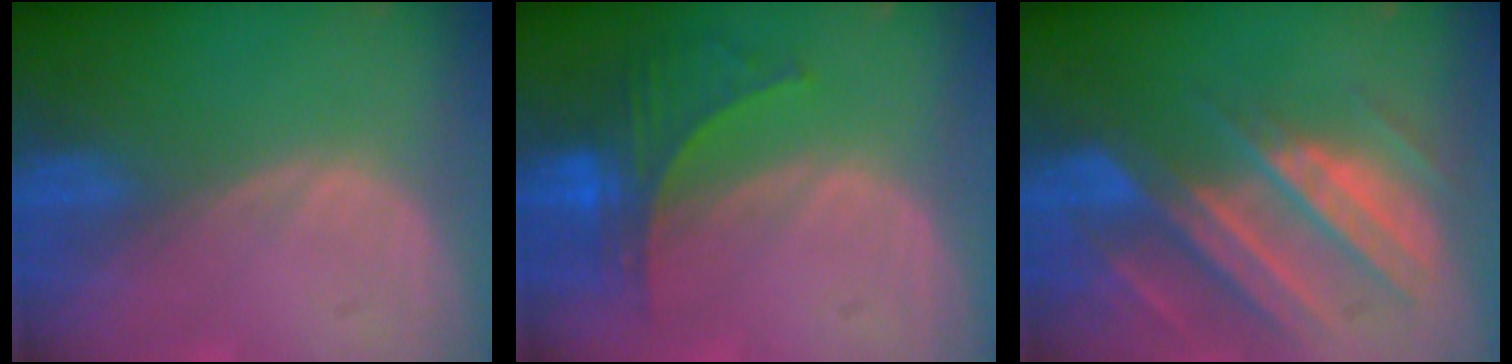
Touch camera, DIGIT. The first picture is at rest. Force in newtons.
{"total": 5.6, "press": 5.6, "slide": 0.9}
{"total": 10.3, "press": 9.2, "slide": 4.7}